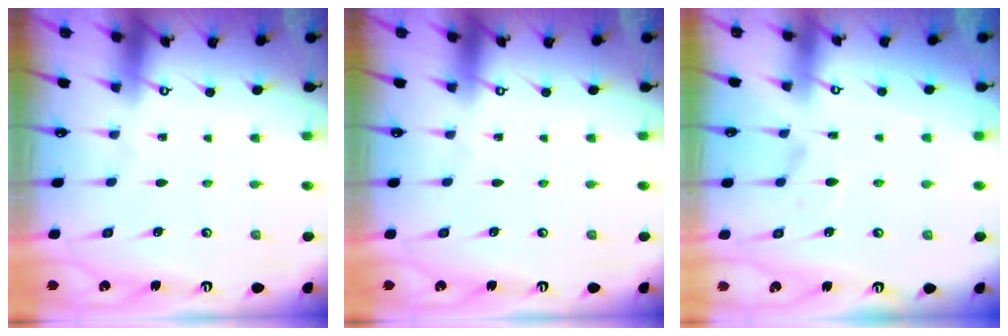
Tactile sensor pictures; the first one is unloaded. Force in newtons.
{"total": 0.0}
{"total": 6.1, "press": 5.9, "slide": 1.3}